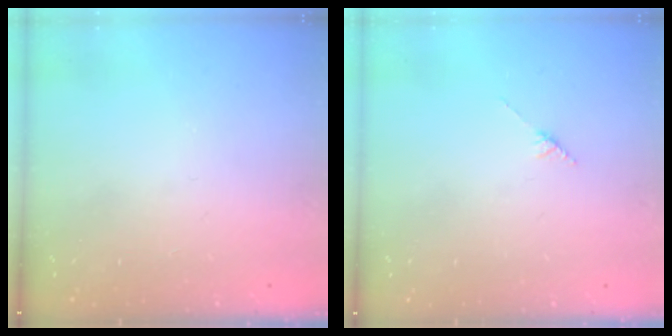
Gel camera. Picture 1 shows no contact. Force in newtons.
{"total": 2.8, "press": 2.8, "slide": 0.4}